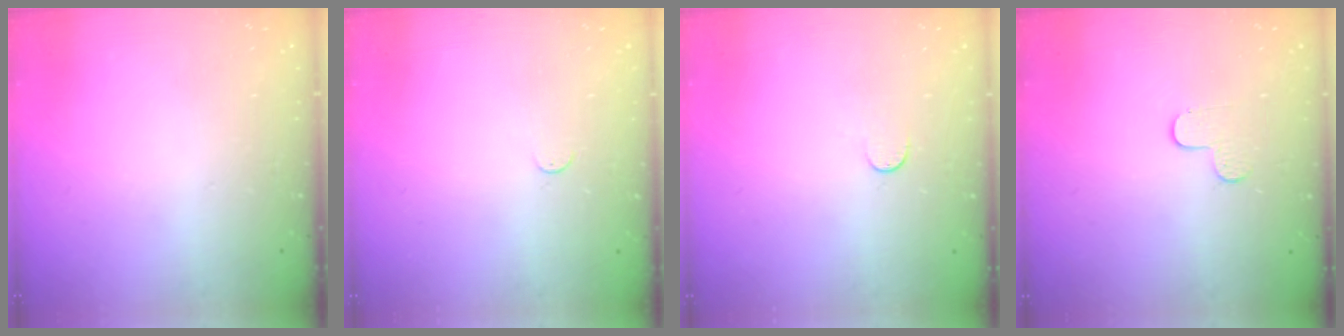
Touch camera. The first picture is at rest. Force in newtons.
{"total": 2.7, "press": 2.7, "slide": 0.4}
{"total": 3.3, "press": 3.2, "slide": 0.3}
{"total": 4.6, "press": 4.6, "slide": 0.5}